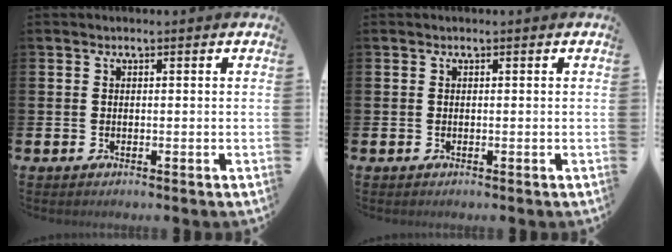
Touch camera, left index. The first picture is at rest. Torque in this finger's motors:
{"motor_torque": [-0.01, 0.01, 0.00, 0.00]}